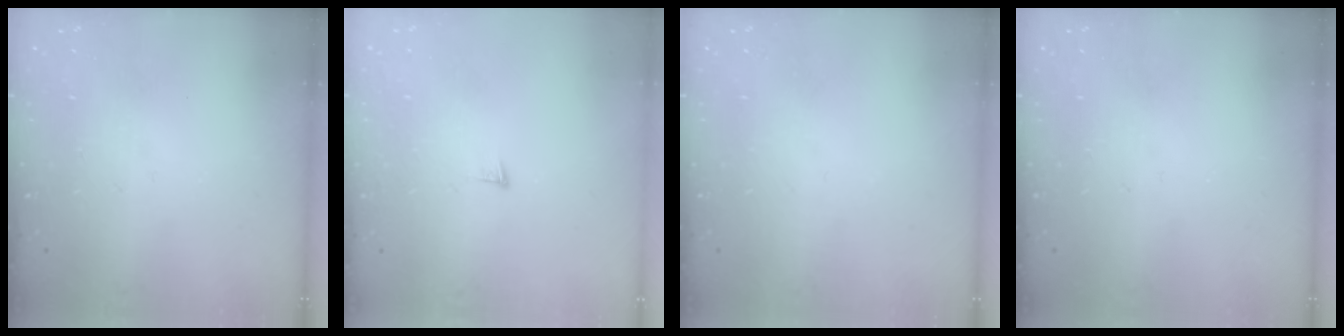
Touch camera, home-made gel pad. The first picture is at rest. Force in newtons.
{"total": 3.6, "press": 3.6, "slide": 0.3}
{"total": 0.0}
{"total": 0.0}